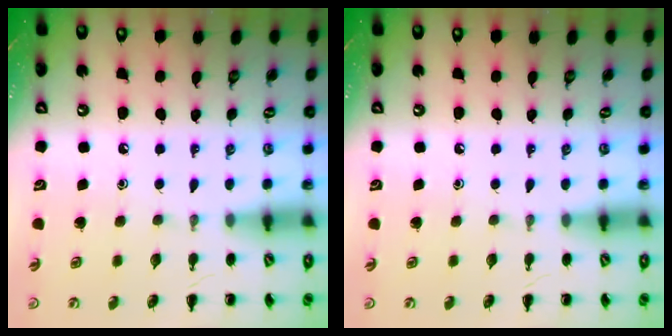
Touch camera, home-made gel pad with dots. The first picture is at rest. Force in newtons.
{"total": 0.0}